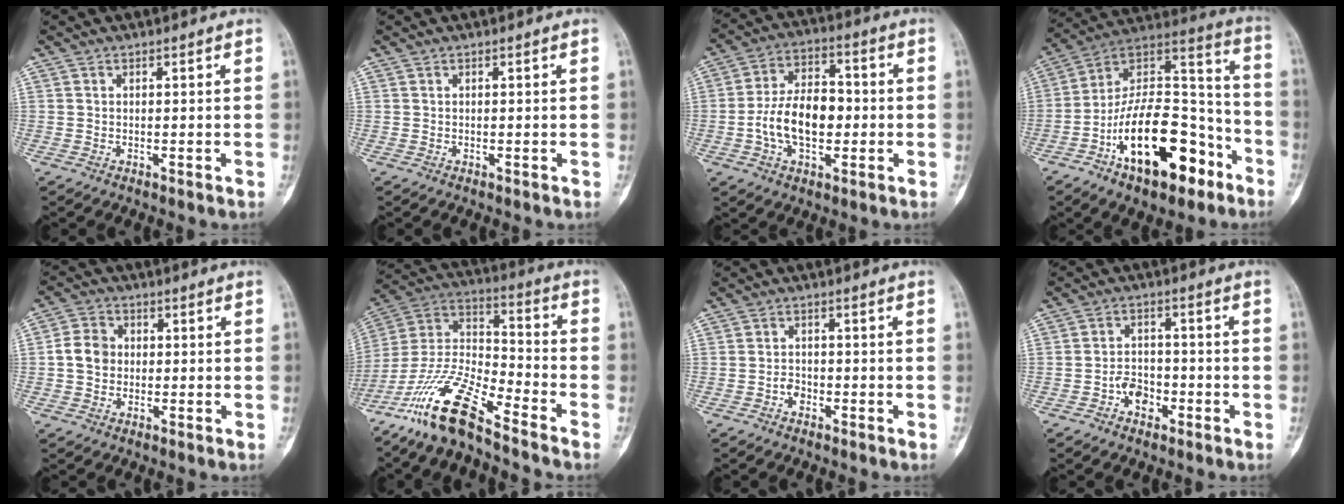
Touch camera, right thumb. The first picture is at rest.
{"total": 0.0}
{"total": 12.6, "force": [-1.7, 7.6, 9.9], "torque": [-0.160, 0.028, -0.035]}
{"total": 24.8, "force": [-11.5, 12.1, 18.4], "torque": [-0.289, 0.090, -0.184]}
{"total": 5.7, "force": [-0.1, 4.8, 2.9], "torque": [-0.040, 0.012, -0.007]}
{"total": 16.4, "force": [-12.2, 3.7, 10.2], "torque": [-0.199, 0.071, -0.240]}
{"total": 2.1, "force": [-1.1, 1.5, 0.9], "torque": [-0.005, 0.009, -0.024]}
{"total": 4.7, "force": [-2.3, 3.4, 2.3], "torque": [-0.013, 0.023, -0.046]}